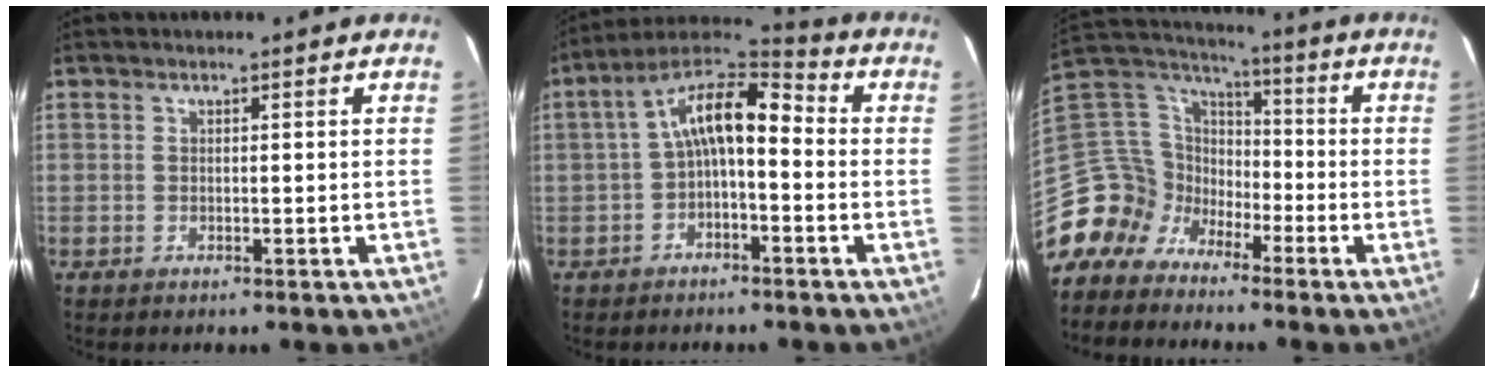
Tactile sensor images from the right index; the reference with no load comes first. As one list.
[{"total": 9.8, "force": [-1.3, 4.7, 8.5], "torque": [-0.163, 0.030, -0.030]}, {"total": 12.2, "force": [-8.5, 8.5, 2.1], "torque": [-0.071, 0.038, -0.180]}]